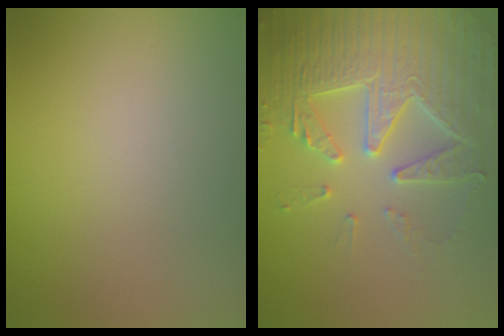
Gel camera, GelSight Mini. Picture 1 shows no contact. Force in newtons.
{"total": 5.3, "press": 5.2, "slide": 1.1}